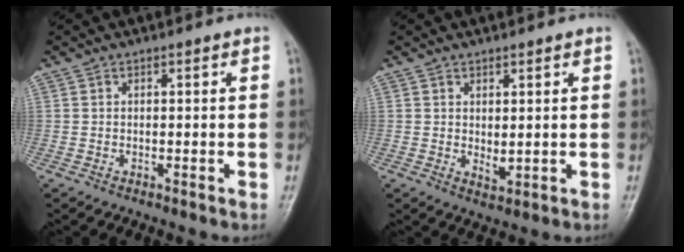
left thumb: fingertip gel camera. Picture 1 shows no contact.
{"total": 2.4, "force": [0.7, 1.1, 2.0], "torque": [-0.033, -0.013, 0.015]}